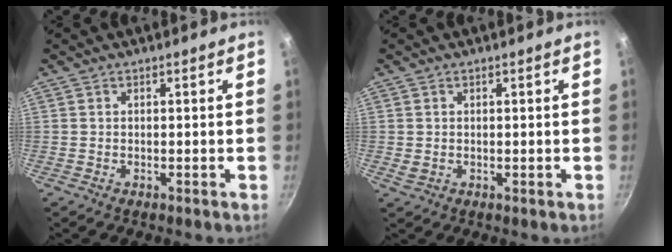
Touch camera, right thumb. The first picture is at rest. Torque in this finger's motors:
{"motor_torque": [-0.03, 0.20, 0.35, -0.11, 0.00]}